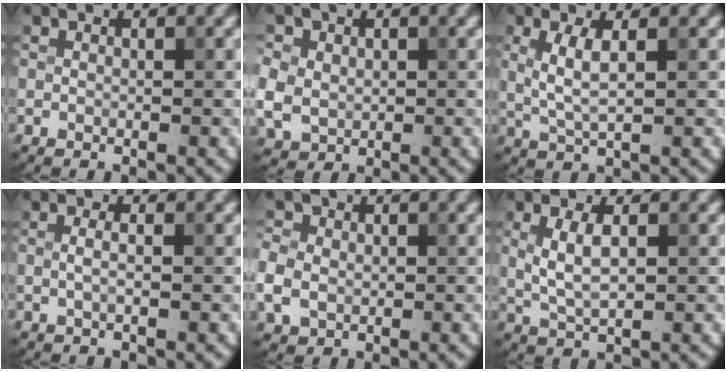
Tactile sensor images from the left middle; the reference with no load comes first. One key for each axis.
{"total": 4.8, "fx": 0.5, "fy": 4.2, "fz": 2.3, "tx": -0.056, "ty": 0.018, "tz": 0.003}
{"total": 2.8, "fx": 0.6, "fy": 0.7, "fz": 2.6, "tx": -0.060, "ty": -0.001, "tz": 0.012}
{"total": 1.1, "fx": 0.1, "fy": 0.3, "fz": 1.1, "tx": -0.020, "ty": -0.006, "tz": -0.002}
{"total": 3.9, "fx": -0.3, "fy": 3.3, "fz": 2.0, "tx": -0.044, "ty": 0.005, "tz": -0.008}
{"total": 2.9, "fx": 0.5, "fy": 1.1, "fz": 2.6, "tx": -0.060, "ty": 0.000, "tz": 0.011}